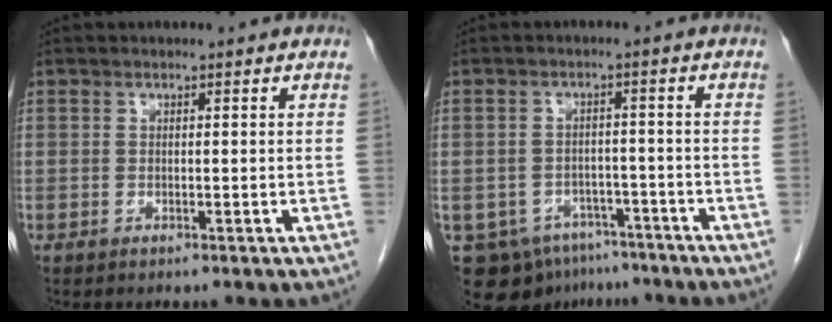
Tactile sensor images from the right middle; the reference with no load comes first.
{"total": 9.4, "force": [-6.4, 6.3, 2.7], "torque": [-0.041, 0.008, -0.088]}